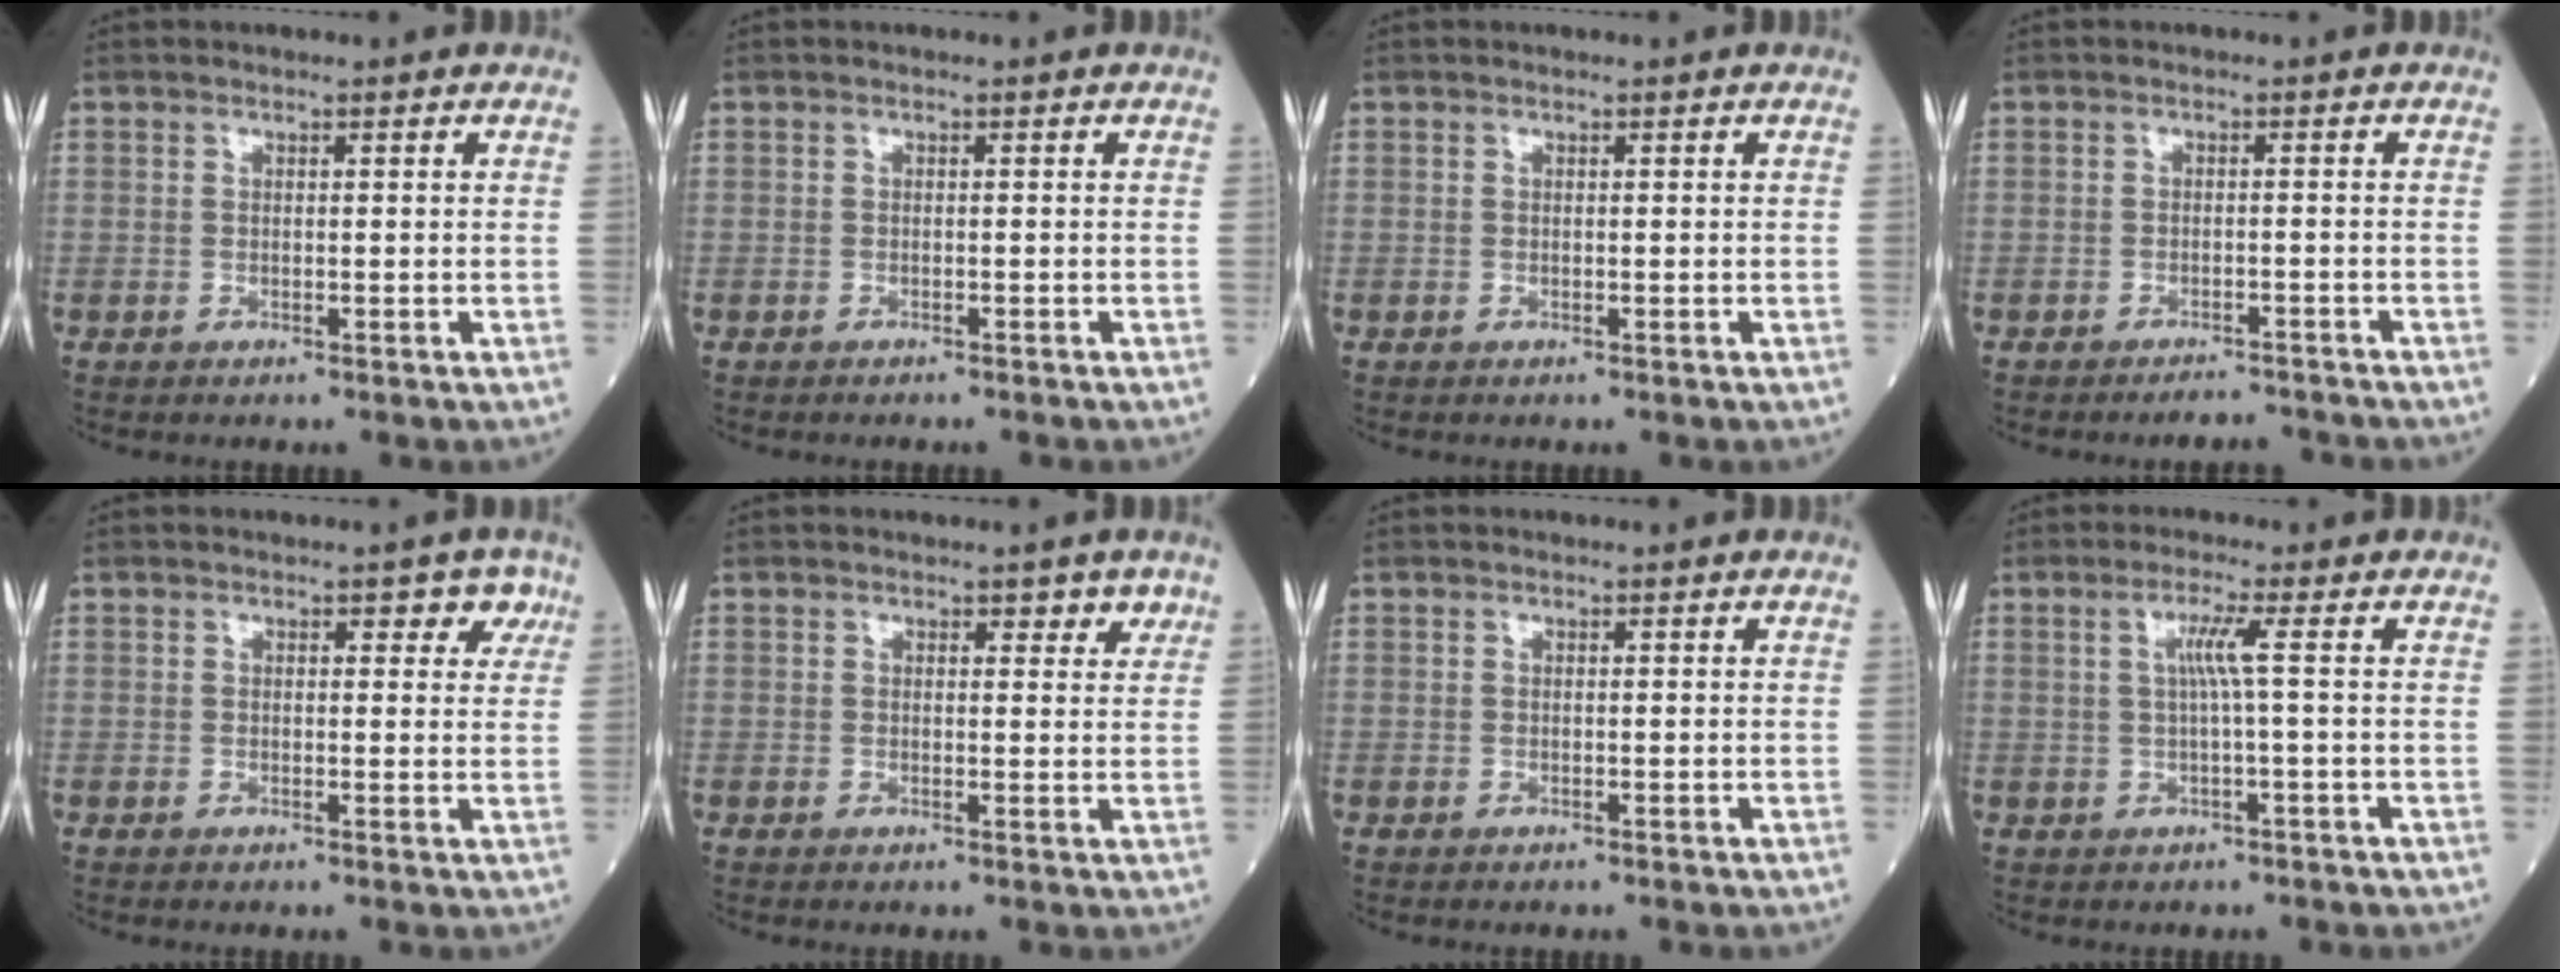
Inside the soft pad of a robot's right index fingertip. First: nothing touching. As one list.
[{"total": 1.4, "force": [-1.3, 0.2, 0.5], "torque": [-0.009, -0.002, -0.015]}, {"total": 0.0}, {"total": 3.1, "force": [-3.0, 0.3, 0.3], "torque": [0.002, -0.006, -0.044]}, {"total": 3.1, "force": [1.7, 1.7, 1.9], "torque": [-0.005, 0.005, 0.012]}, {"total": 2.5, "force": [1.7, 1.3, 1.4], "torque": [-0.002, -0.004, 0.016]}, {"total": 0.0}, {"total": 3.2, "force": [0.4, -0.9, 3.0], "torque": [-0.062, 0.004, 0.008]}]